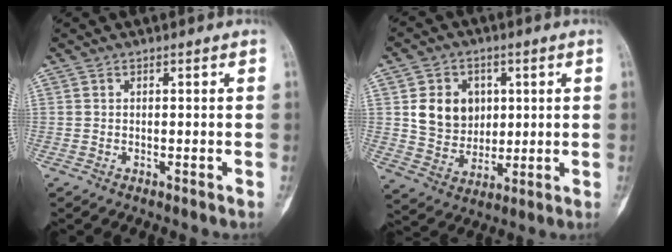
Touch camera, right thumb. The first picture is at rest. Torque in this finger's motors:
{"motor_torque": [0.51, 0.51, 0.34, -0.22, 0.03]}